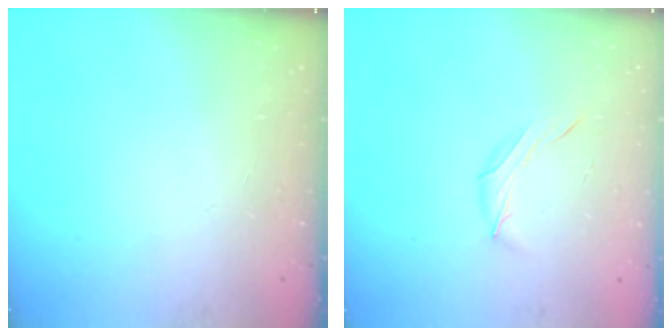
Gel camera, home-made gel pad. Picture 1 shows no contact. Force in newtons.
{"total": 6.3, "press": 6.2, "slide": 1.0}